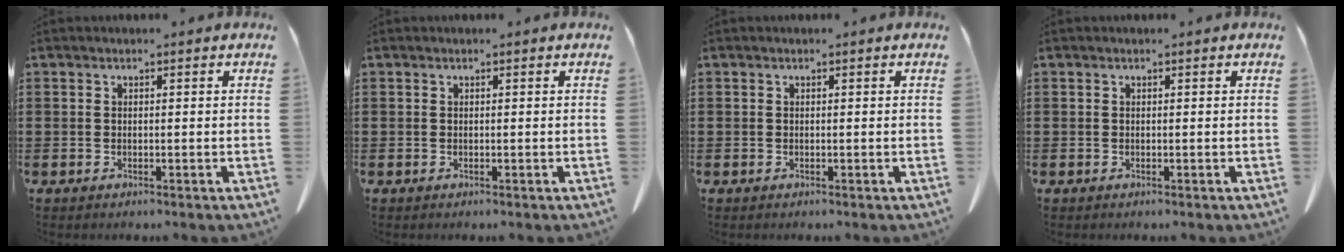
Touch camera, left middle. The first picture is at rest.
{"total": 0.0}
{"total": 0.0}
{"total": 0.0}